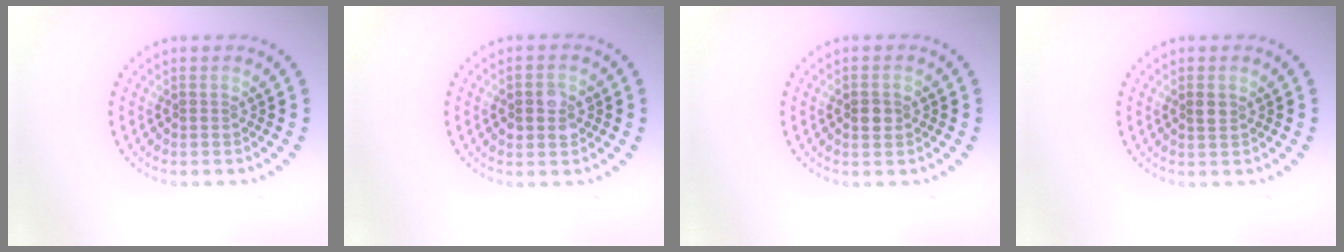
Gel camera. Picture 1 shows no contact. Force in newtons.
{"total": 2.8, "press": 2.8, "slide": 0.2}
{"total": 1.9, "press": 1.9, "slide": 0.1}
{"total": 1.1, "press": 1.0, "slide": 0.4}